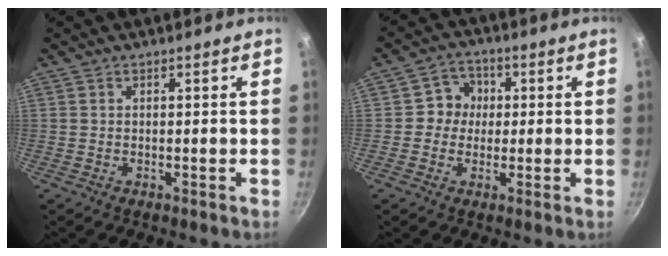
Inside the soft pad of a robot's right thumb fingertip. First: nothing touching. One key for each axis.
{"total": 5.4, "fx": 0.3, "fy": 5.2, "fz": 1.6, "tx": 0.016, "ty": 0.012, "tz": -0.006}